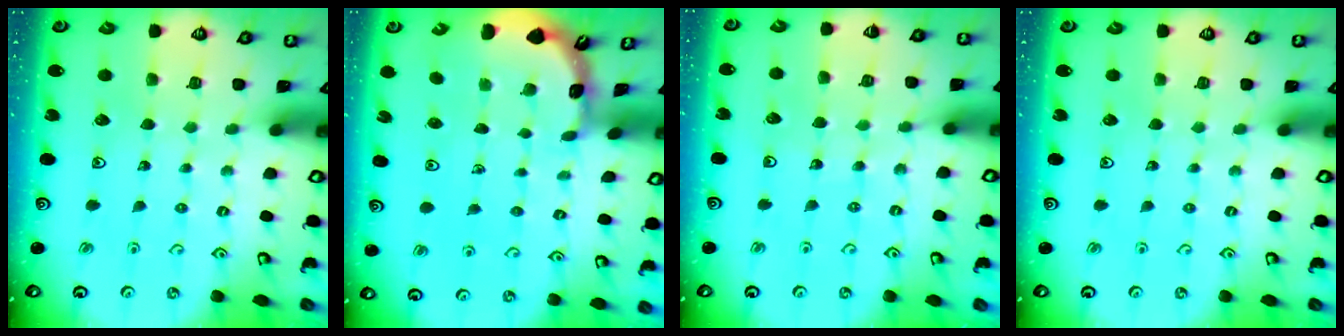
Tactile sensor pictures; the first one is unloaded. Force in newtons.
{"total": 1.8, "press": 1.8, "slide": 0.2}
{"total": 5.0, "press": 4.7, "slide": 1.6}
{"total": 0.0}